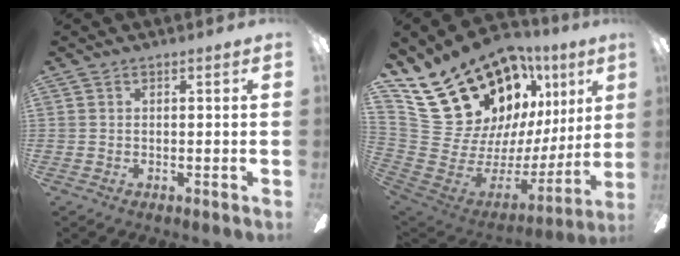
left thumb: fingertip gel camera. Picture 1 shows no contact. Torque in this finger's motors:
{"motor_torque": [0.58, 0.95, 1.29, -1.47, 0.36]}